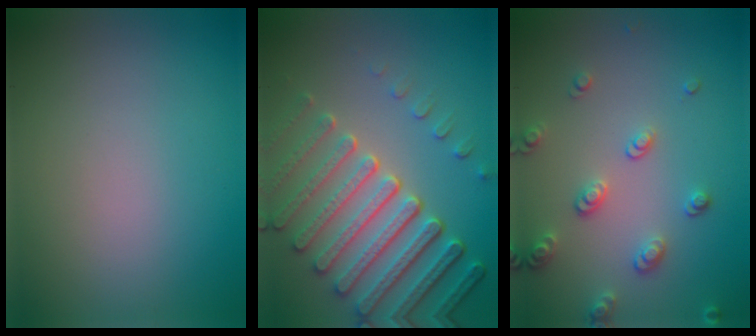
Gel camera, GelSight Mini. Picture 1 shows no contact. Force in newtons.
{"total": 7.9, "press": 5.7, "slide": 5.4}
{"total": 2.6, "press": 2.6, "slide": 0.6}